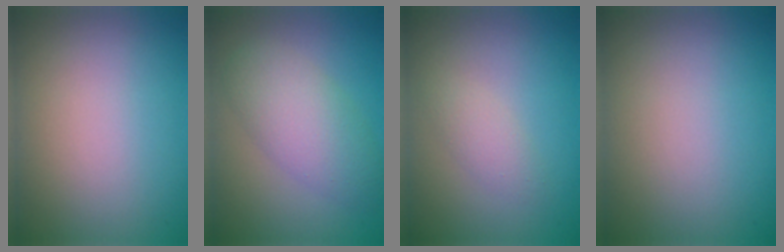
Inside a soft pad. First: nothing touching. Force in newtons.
{"total": 5.0, "press": 5.0, "slide": 0.2}
{"total": 1.6, "press": 1.6, "slide": 0.1}
{"total": 0.0}